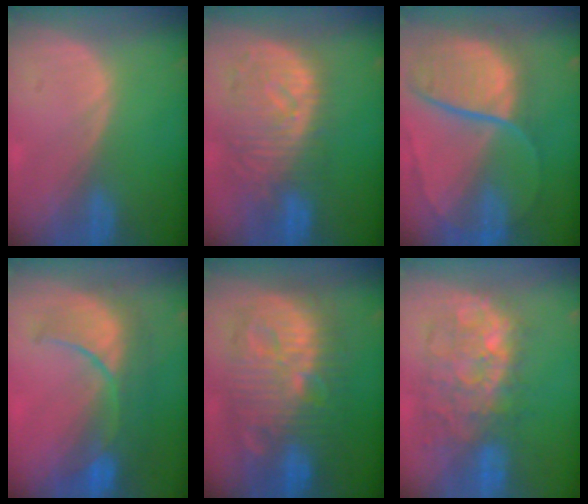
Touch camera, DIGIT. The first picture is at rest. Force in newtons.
{"total": 10.9, "press": 9.6, "slide": 5.1}
{"total": 11.0, "press": 9.2, "slide": 6.1}
{"total": 10.3, "press": 9.0, "slide": 5.0}
{"total": 13.8, "press": 13.7, "slide": 1.3}
{"total": 10.3, "press": 9.8, "slide": 3.2}